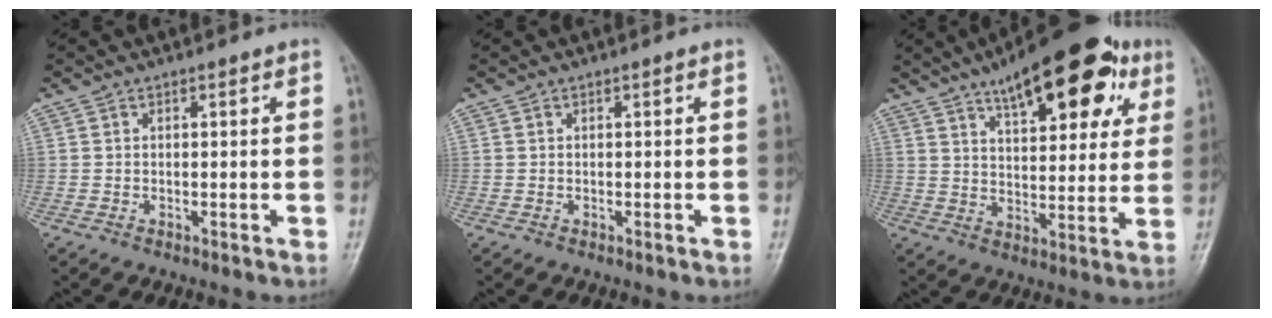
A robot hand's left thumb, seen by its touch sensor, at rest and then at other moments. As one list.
[{"total": 0.0}, {"total": 20.7, "force": [10.9, 8.5, 15.5], "torque": [-0.183, -0.019, 0.157]}]